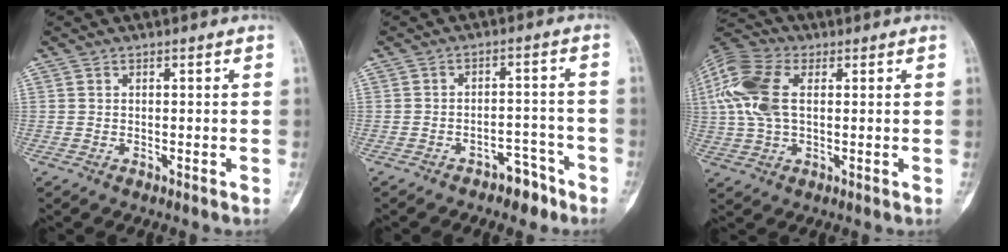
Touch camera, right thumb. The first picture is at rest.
{"total": 5.7, "force": [-4.0, 3.1, 2.5], "torque": [-0.019, 0.044, -0.053]}
{"total": 14.0, "force": [2.7, 8.3, 11.0], "torque": [-0.260, 0.018, 0.049]}